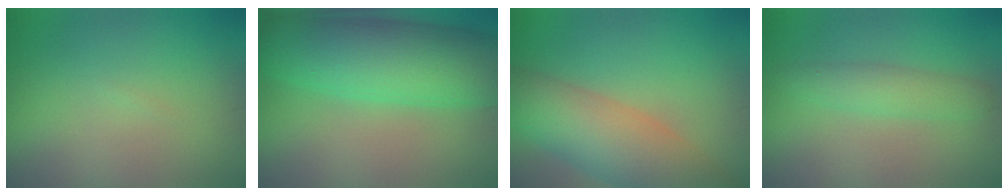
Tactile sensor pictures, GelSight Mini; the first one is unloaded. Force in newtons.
{"total": 10.4, "press": 10.4, "slide": 0.3}
{"total": 8.2, "press": 8.2, "slide": 0.2}
{"total": 2.4, "press": 2.4, "slide": 0.1}